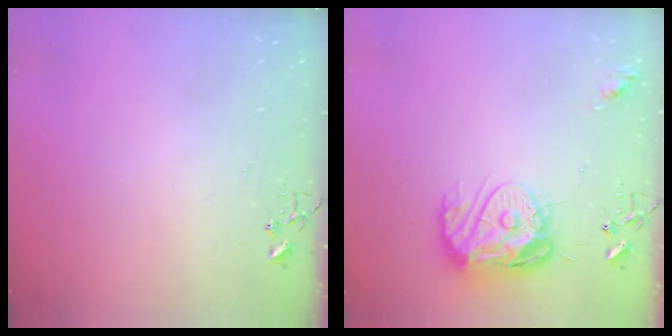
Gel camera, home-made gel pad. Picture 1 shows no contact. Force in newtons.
{"total": 15.0, "press": 15.0, "slide": 1.5}